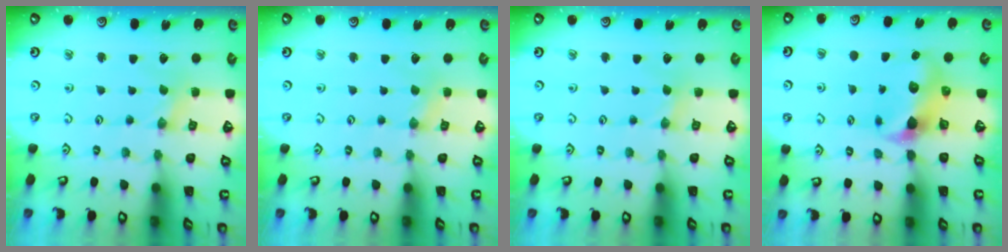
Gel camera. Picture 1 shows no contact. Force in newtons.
{"total": 0.6, "press": 0.6, "slide": 0.1}
{"total": 1.1, "press": 1.1, "slide": 0.2}
{"total": 7.0, "press": 7.0, "slide": 1.1}